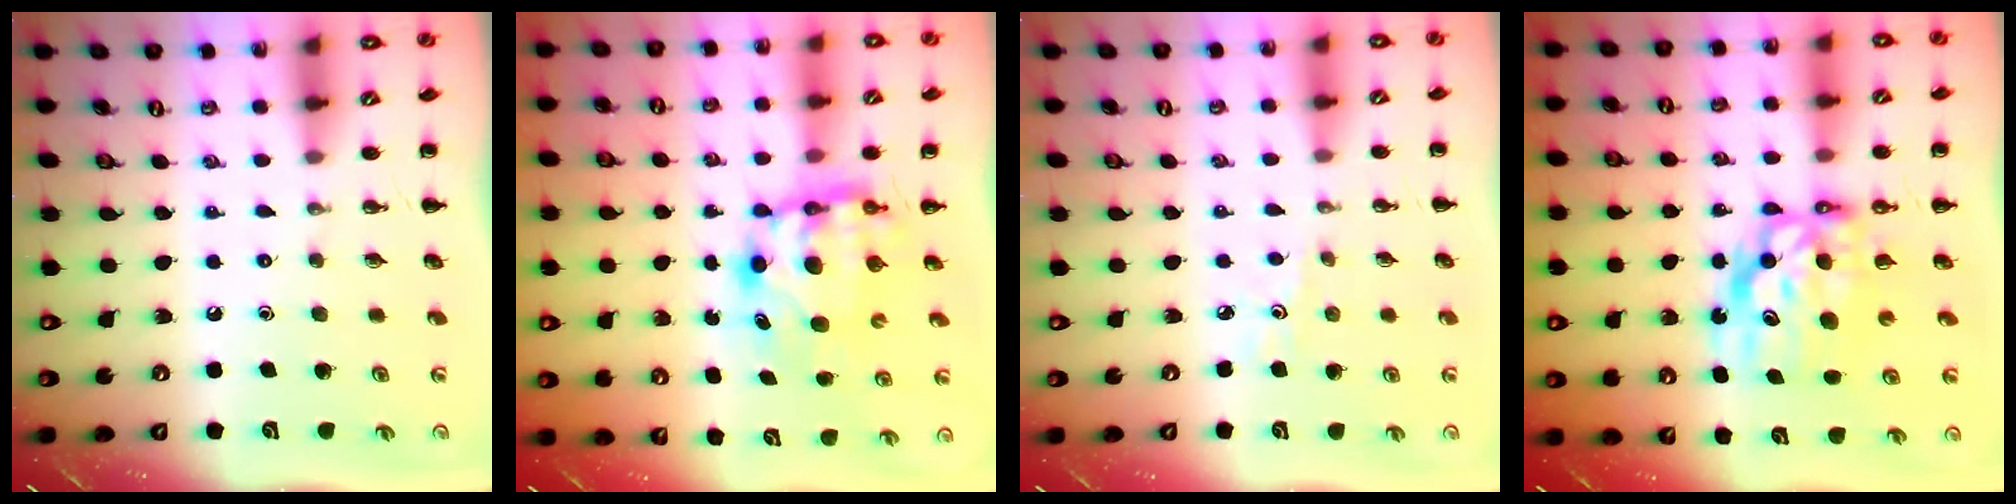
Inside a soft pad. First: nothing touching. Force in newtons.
{"total": 6.5, "press": 6.3, "slide": 1.8}
{"total": 3.2, "press": 3.0, "slide": 1.1}
{"total": 9.7, "press": 9.3, "slide": 2.7}